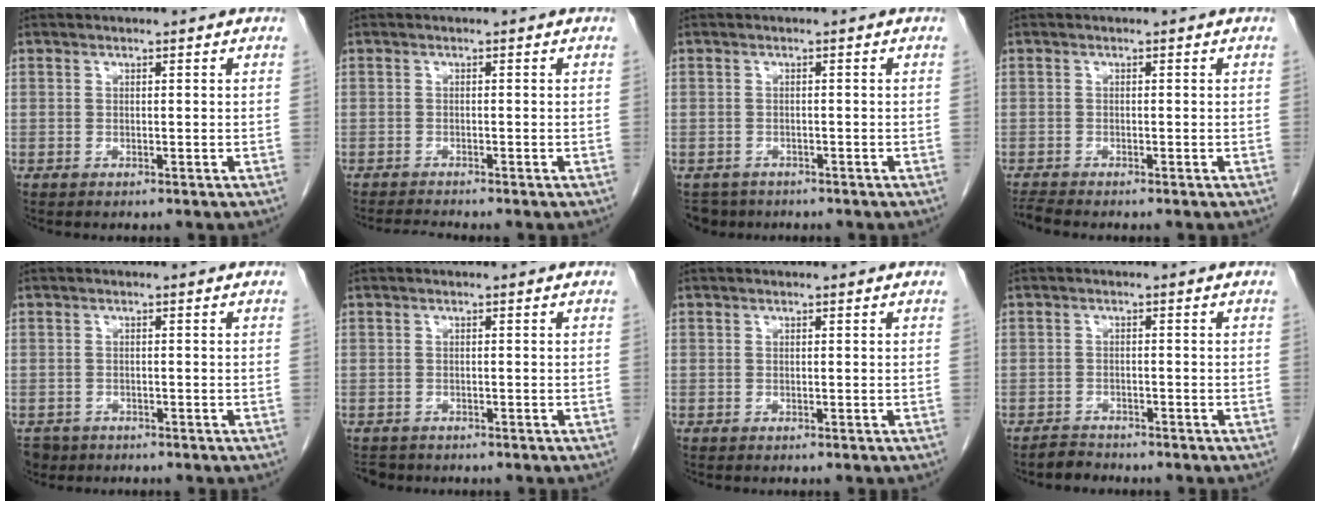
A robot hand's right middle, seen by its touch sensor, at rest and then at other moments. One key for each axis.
{"total": 1.9, "fx": -1.7, "fy": -0.8, "fz": 0.2, "tx": -0.015, "ty": -0.014, "tz": -0.033}
{"total": 3.3, "fx": -2.6, "fy": 2.0, "fz": 0.0, "tx": 0.002, "ty": 0.001, "tz": -0.041}
{"total": 1.5, "fx": -1.4, "fy": -0.7, "fz": 0.1, "tx": -0.016, "ty": -0.013, "tz": -0.029}
{"total": 3.0, "fx": -2.2, "fy": 2.1, "fz": 0.3, "tx": -0.006, "ty": 0.001, "tz": -0.035}
{"total": 2.1, "fx": -1.8, "fy": 1.1, "fz": 0.0, "tx": -0.006, "ty": -0.001, "tz": -0.027}
{"total": 0.0}
{"total": 1.8, "fx": -1.7, "fy": 0.4, "fz": -0.4, "tx": 0.001, "ty": -0.005, "tz": -0.030}